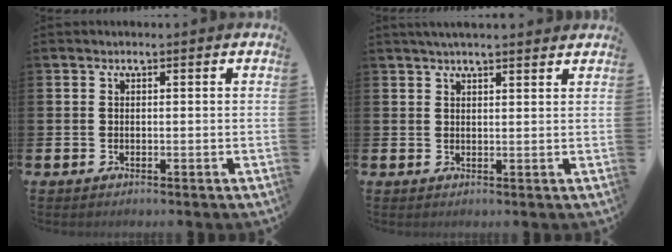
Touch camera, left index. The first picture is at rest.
{"total": 2.7, "force": [2.5, 0.1, 0.9], "torque": [-0.017, -0.006, 0.044]}